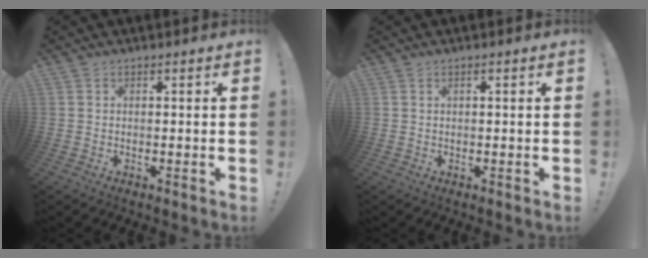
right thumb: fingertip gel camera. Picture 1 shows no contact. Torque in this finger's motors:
{"motor_torque": [0.07, 0.07, -0.01, 0.11, -0.05]}